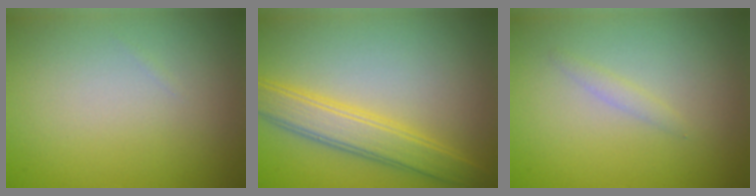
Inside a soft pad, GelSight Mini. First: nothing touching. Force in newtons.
{"total": 4.2, "press": 4.2, "slide": 0.2}
{"total": 0.9, "press": 0.9, "slide": 0.1}